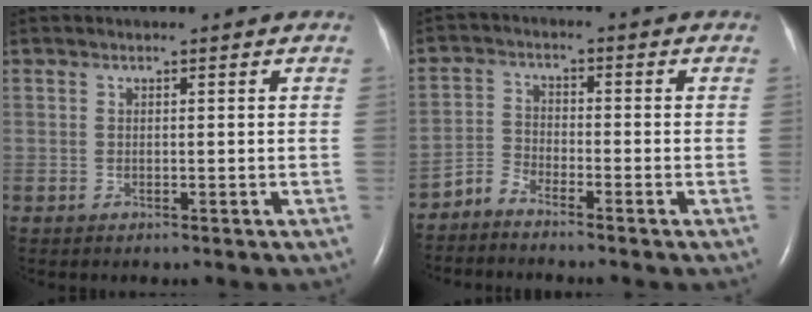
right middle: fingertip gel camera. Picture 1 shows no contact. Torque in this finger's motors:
{"motor_torque": [0.36, -0.64, -0.03, -0.01]}